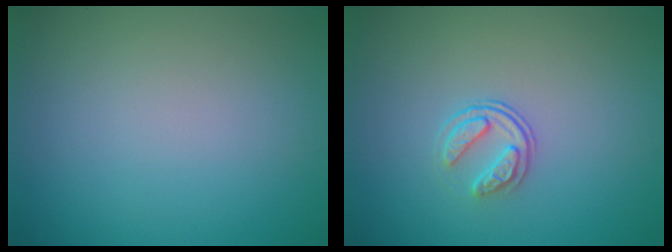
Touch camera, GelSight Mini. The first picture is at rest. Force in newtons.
{"total": 1.9, "press": 1.3, "slide": 1.4}